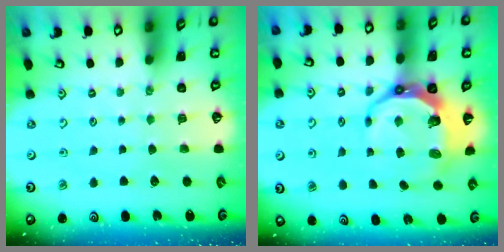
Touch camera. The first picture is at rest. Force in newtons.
{"total": 10.1, "press": 9.3, "slide": 4.0}